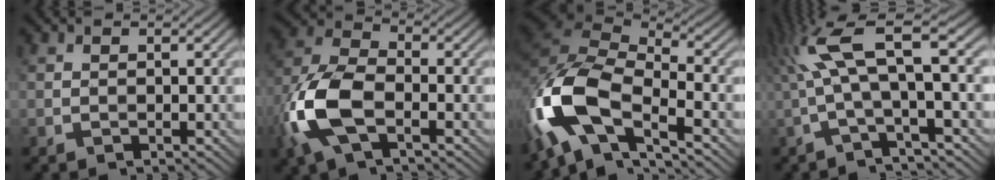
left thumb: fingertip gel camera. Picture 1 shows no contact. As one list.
[{"total": 11.3, "force": [-4.1, 5.8, 8.8], "torque": [-0.222, -0.008, -0.095]}, {"total": 14.4, "force": [-6.5, 7.2, 10.6], "torque": [-0.247, -0.012, -0.138]}, {"total": 9.6, "force": [0.7, 1.9, 9.4], "torque": [-0.183, 0.032, 0.002]}]